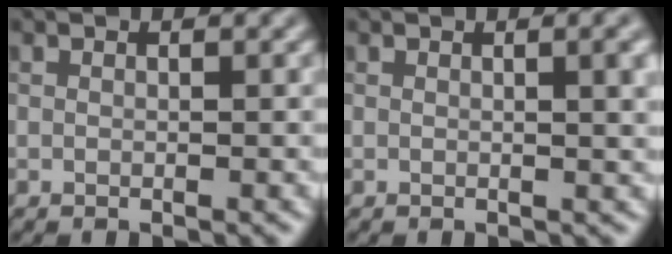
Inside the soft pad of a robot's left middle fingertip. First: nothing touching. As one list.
[{"total": 3.3, "force": [0.8, 1.1, 3.0], "torque": [-0.029, 0.008, 0.008]}]